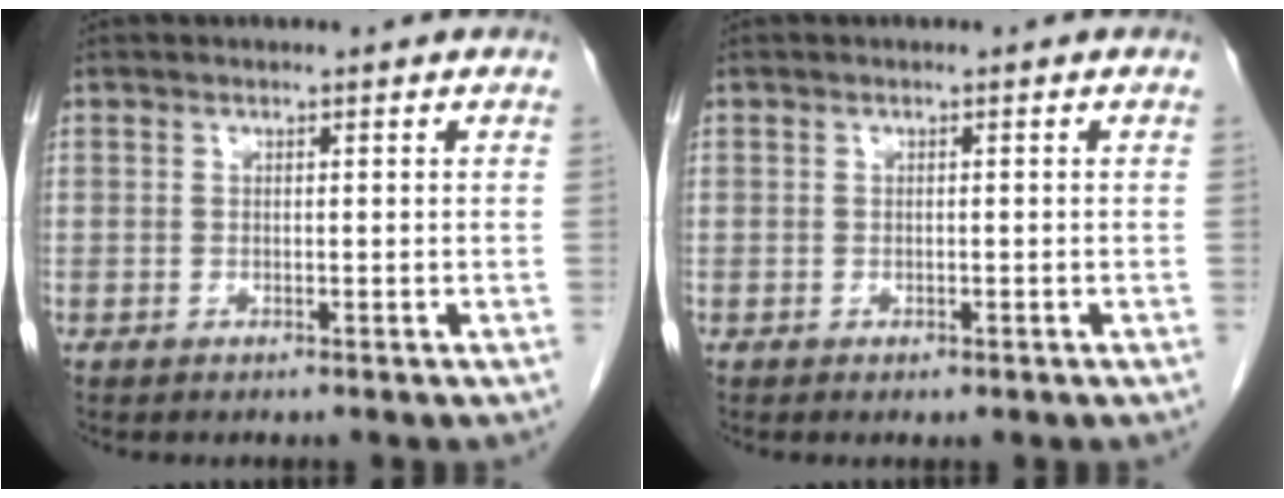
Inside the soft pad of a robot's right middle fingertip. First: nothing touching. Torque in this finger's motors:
{"motor_torque": [-0.62, -0.12, -0.24, -0.05]}